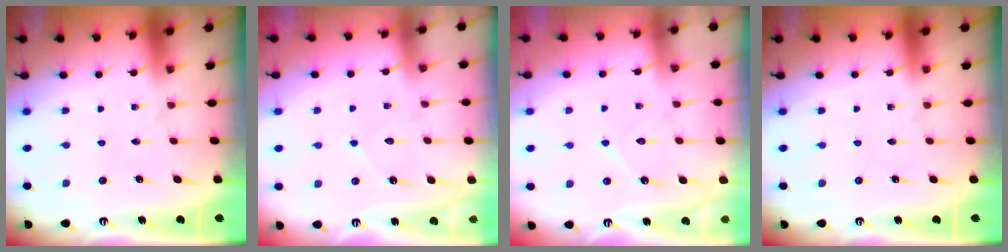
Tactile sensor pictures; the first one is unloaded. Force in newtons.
{"total": 5.8, "press": 5.7, "slide": 0.6}
{"total": 6.1, "press": 6.1, "slide": 0.6}
{"total": 0.0}